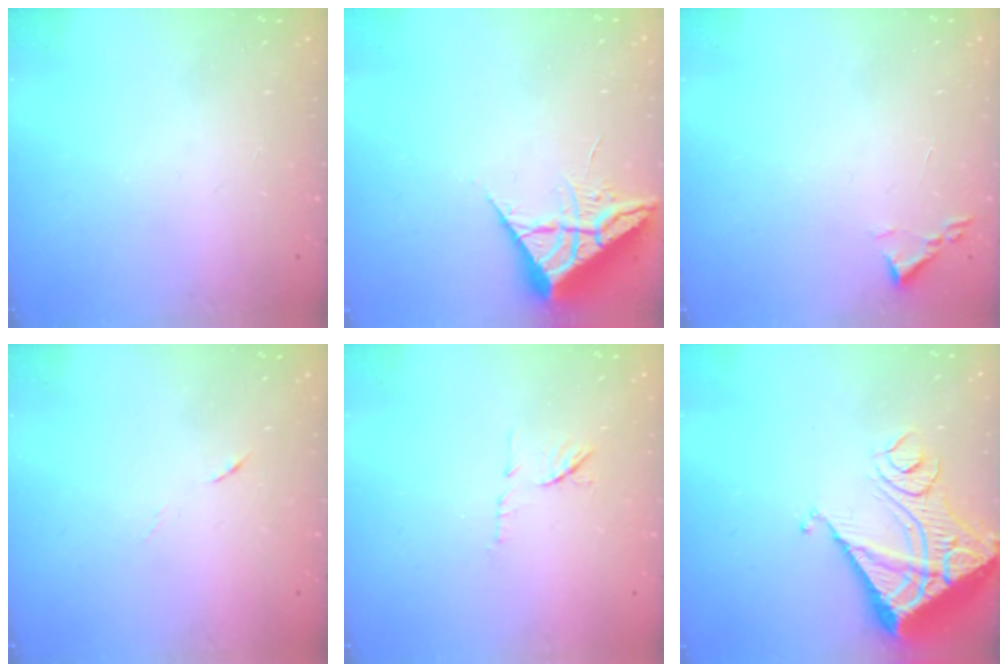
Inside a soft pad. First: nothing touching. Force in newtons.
{"total": 6.9, "press": 6.9, "slide": 0.4}
{"total": 1.8, "press": 1.7, "slide": 0.2}
{"total": 4.0, "press": 3.8, "slide": 1.2}
{"total": 7.1, "press": 7.1, "slide": 1.0}
{"total": 13.8, "press": 13.7, "slide": 1.9}